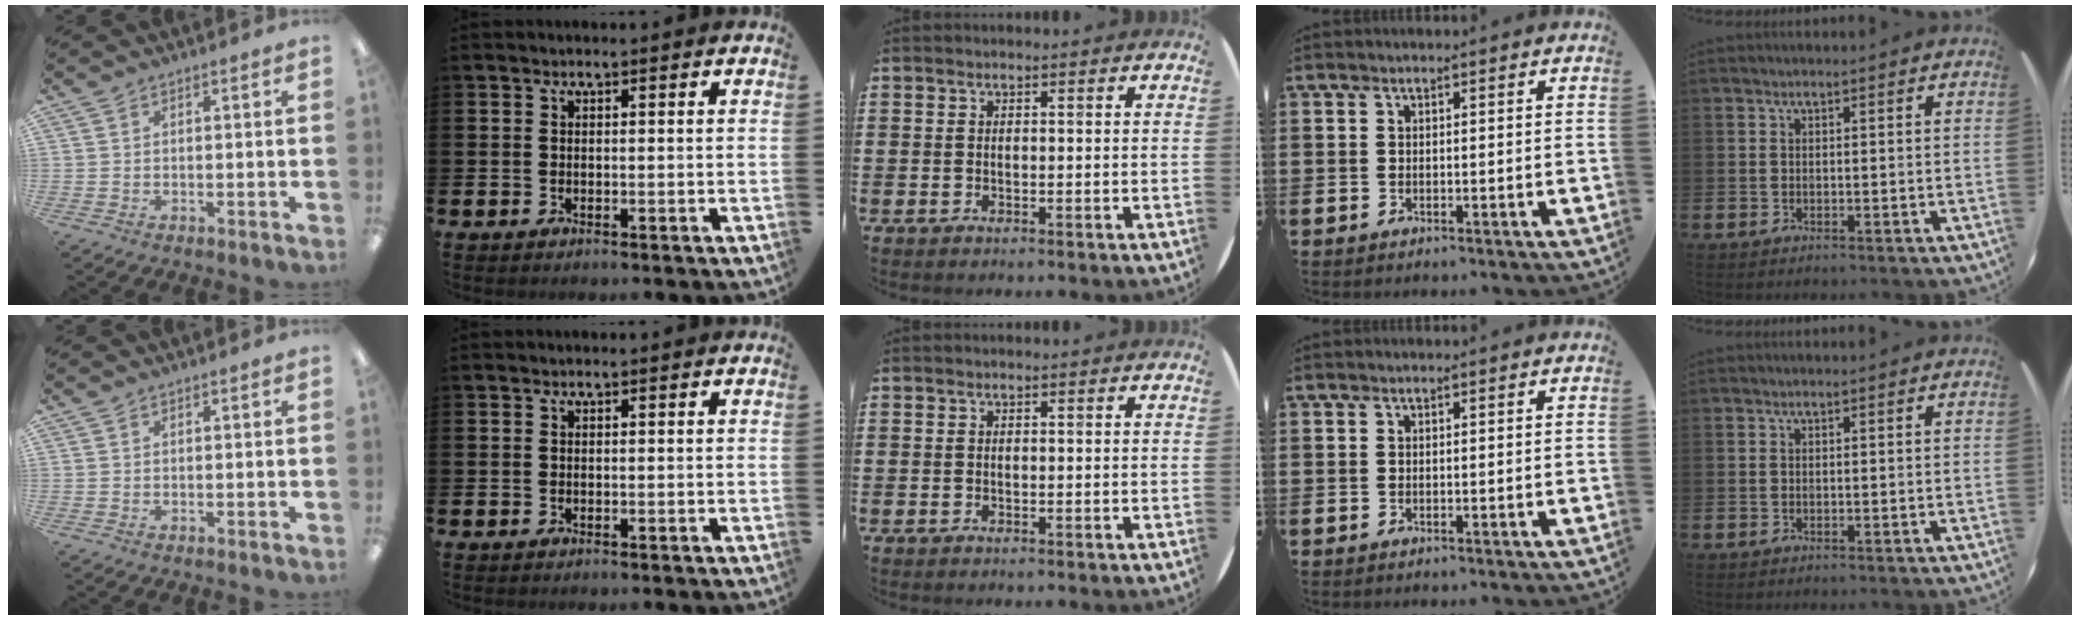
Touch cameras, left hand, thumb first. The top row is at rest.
{}